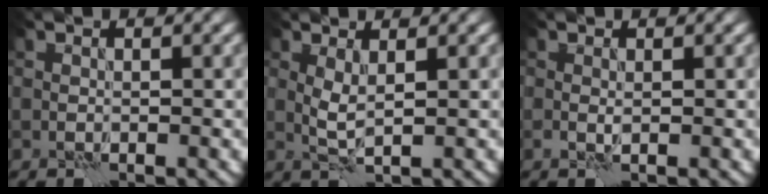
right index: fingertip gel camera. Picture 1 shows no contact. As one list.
[{"total": 1.6, "force": [0.8, 0.1, 1.3], "torque": [-0.034, -0.001, 0.018]}, {"total": 0.6, "force": [0.4, 0.0, 0.3], "torque": [-0.008, -0.003, 0.008]}]